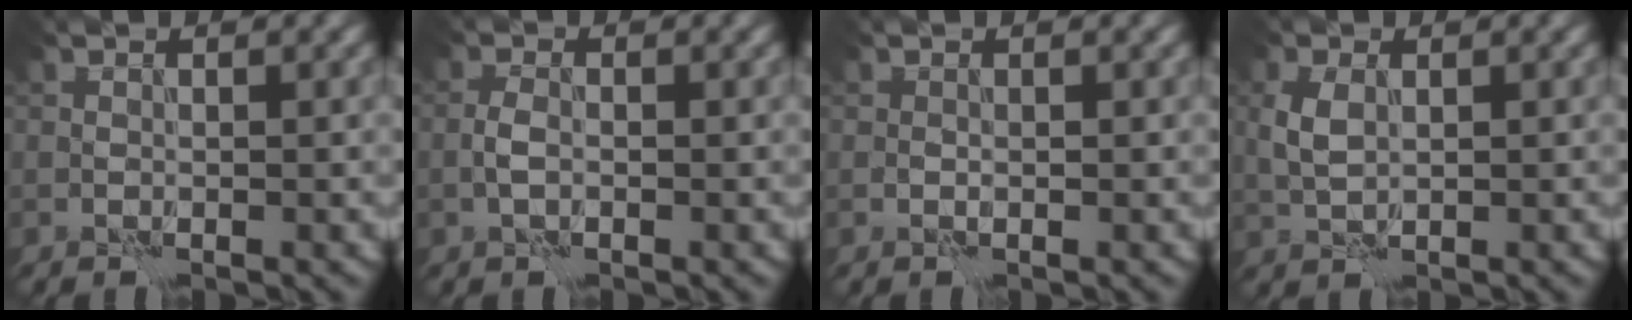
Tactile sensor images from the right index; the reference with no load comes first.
{"total": 1.2, "force": [-0.4, 0.6, 0.9], "torque": [-0.018, 0.002, -0.011]}
{"total": 0.0}
{"total": 2.1, "force": [0.6, 1.3, 1.5], "torque": [-0.040, 0.002, 0.014]}